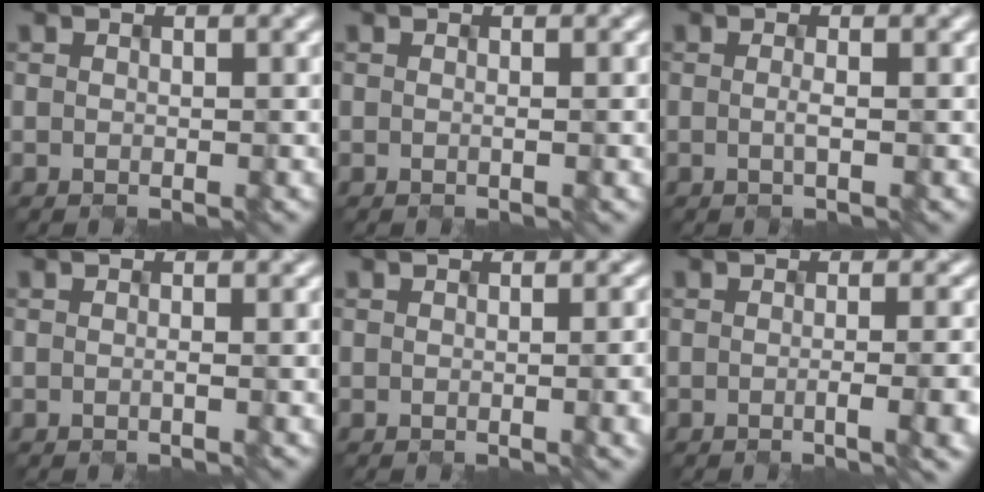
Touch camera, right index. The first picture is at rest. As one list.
[{"total": 0.7, "force": [-0.1, 0.2, 0.7], "torque": [-0.012, 0.001, -0.005]}, {"total": 0.8, "force": [-0.3, 0.1, 0.8], "torque": [-0.017, 0.002, -0.006]}, {"total": 1.0, "force": [-0.4, 0.2, 0.9], "torque": [-0.016, 0.002, -0.008]}, {"total": 4.0, "force": [-0.3, 1.8, 3.5], "torque": [-0.016, 0.009, 0.001]}, {"total": 5.2, "force": [-1.2, 1.7, 4.7], "torque": [-0.047, -0.003, -0.012]}]